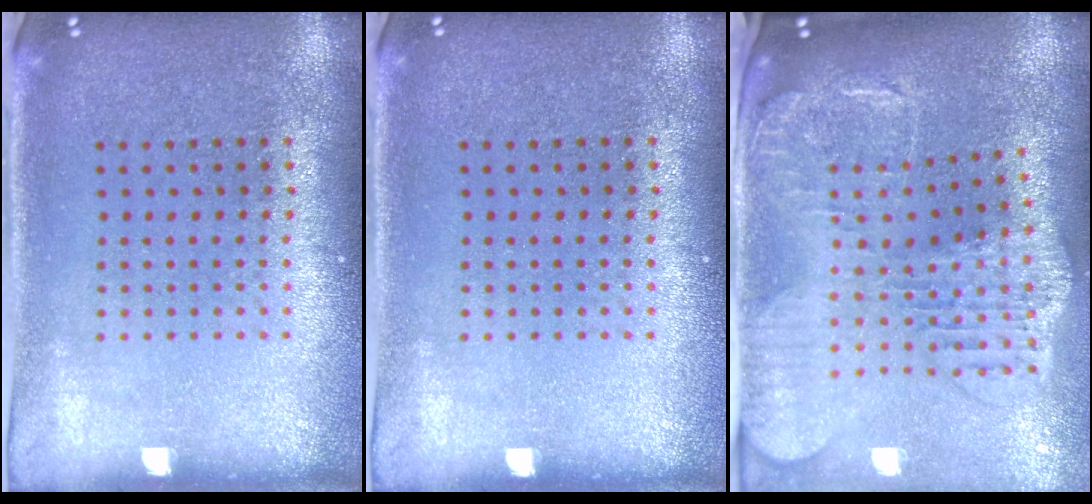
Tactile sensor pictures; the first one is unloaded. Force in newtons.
{"total": 0.0}
{"total": 2.7, "press": 2.3, "slide": 1.4}